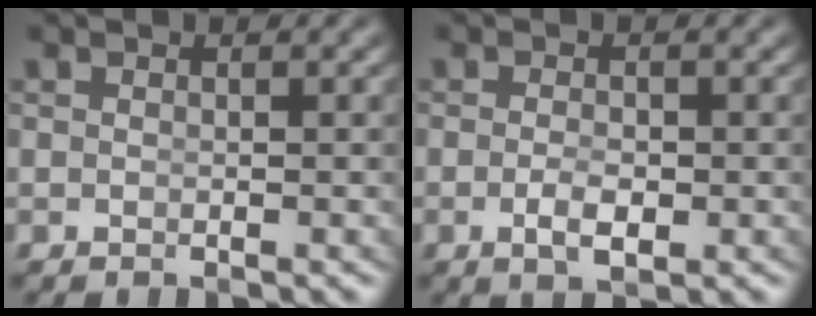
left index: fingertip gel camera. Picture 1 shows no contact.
{"total": 2.3, "force": [-1.0, 0.8, 1.9], "torque": [-0.036, -0.017, -0.009]}